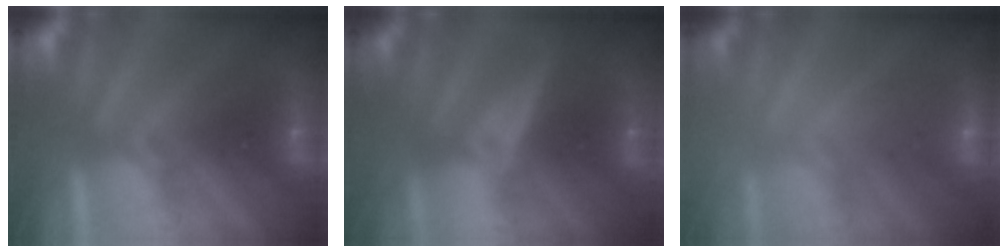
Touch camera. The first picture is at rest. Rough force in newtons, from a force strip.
{"total": 3.7}
{"total": 2.1}